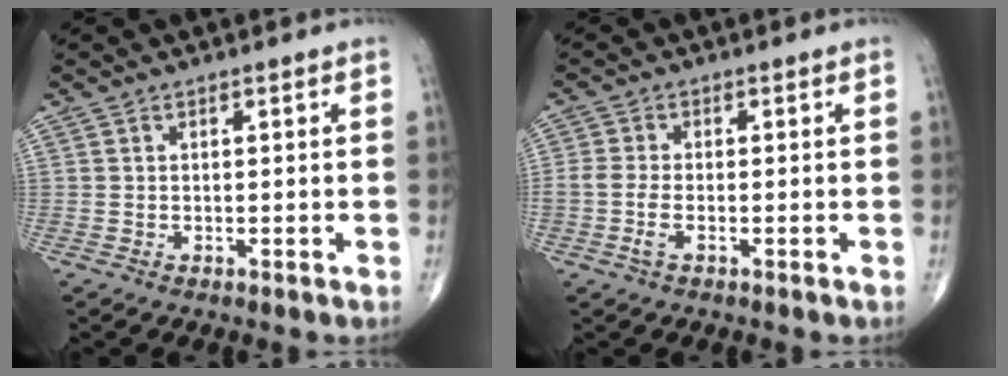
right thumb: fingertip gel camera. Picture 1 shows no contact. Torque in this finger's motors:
{"motor_torque": [-0.31, 0.36, 1.00, -0.36, 0.13]}